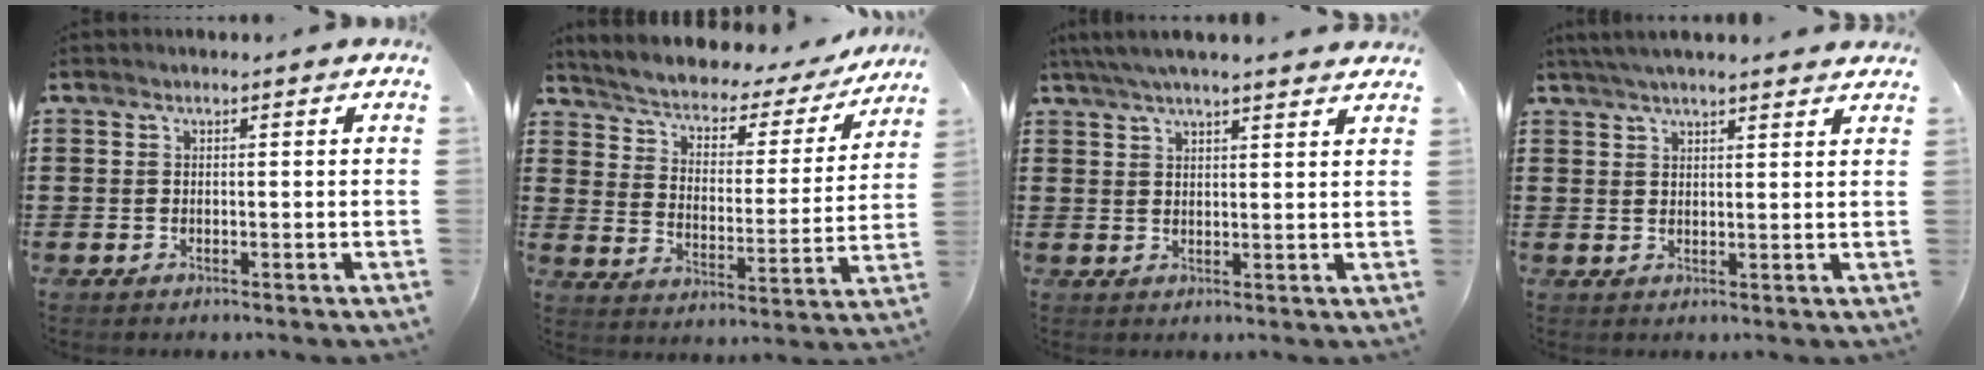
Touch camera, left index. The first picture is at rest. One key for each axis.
{"total": 3.1, "fx": 2.6, "fy": 1.1, "fz": 1.2, "tx": -0.041, "ty": -0.027, "tz": 0.033}
{"total": 4.3, "fx": 3.7, "fy": 0.2, "fz": 2.0, "tx": -0.049, "ty": -0.005, "tz": 0.067}
{"total": 3.3, "fx": 3.1, "fy": -0.1, "fz": 1.3, "tx": -0.033, "ty": -0.001, "tz": 0.057}